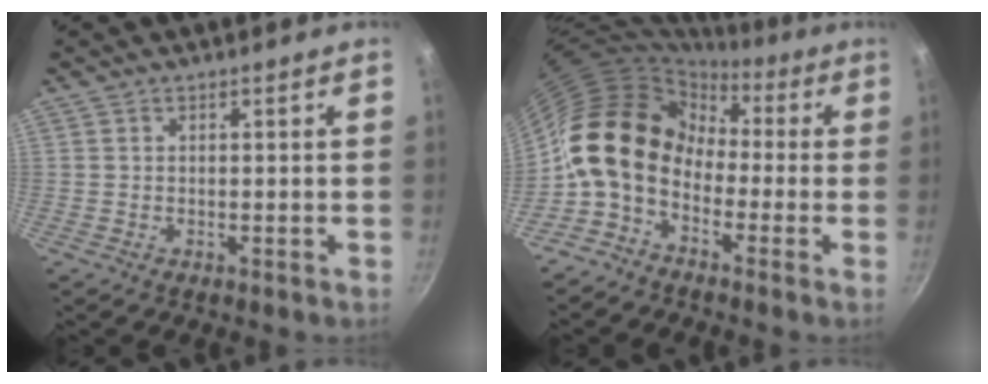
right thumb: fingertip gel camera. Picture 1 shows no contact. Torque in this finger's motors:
{"motor_torque": [2.40, 2.61, 1.97, -0.81, 0.37]}